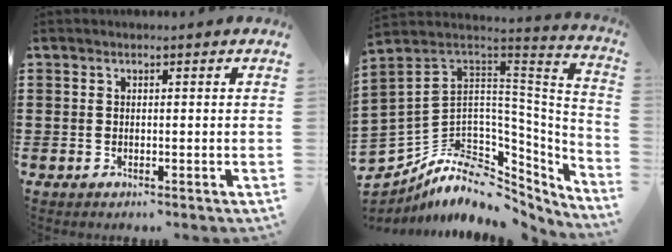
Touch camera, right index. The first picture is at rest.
{"total": 9.0, "force": [-3.7, 6.4, 5.2], "torque": [-0.132, -0.019, -0.062]}